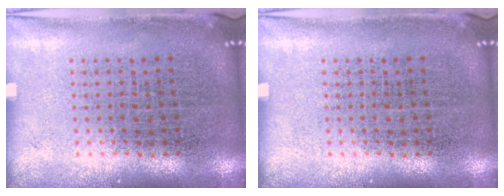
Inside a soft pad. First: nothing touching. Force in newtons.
{"total": 0.0}